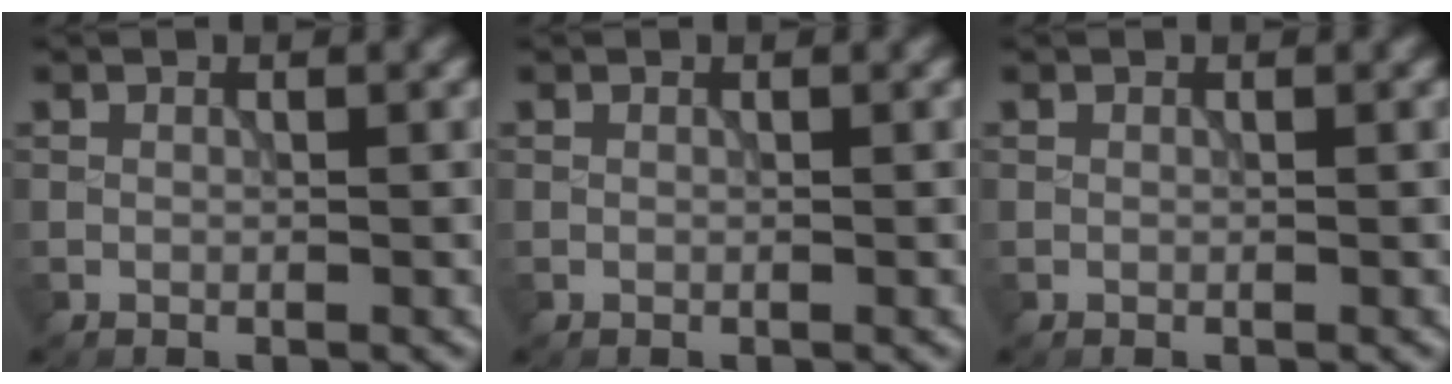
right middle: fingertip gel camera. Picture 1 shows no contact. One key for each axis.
{"total": 0.0}
{"total": 0.0}